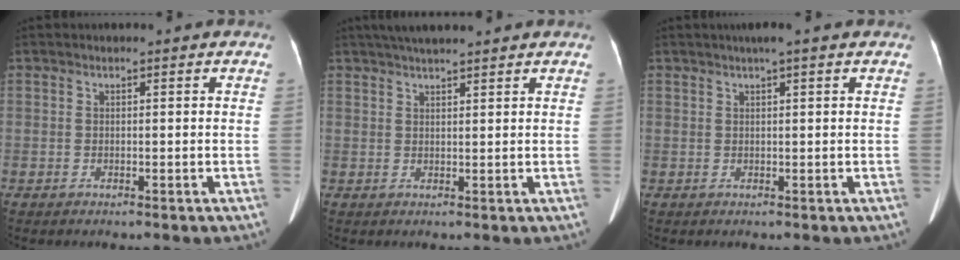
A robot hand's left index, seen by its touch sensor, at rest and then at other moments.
{"total": 6.2, "force": [5.3, 0.3, 3.2], "torque": [-0.050, 0.029, 0.083]}
{"total": 2.9, "force": [2.1, -0.1, 2.1], "torque": [-0.031, 0.019, 0.032]}